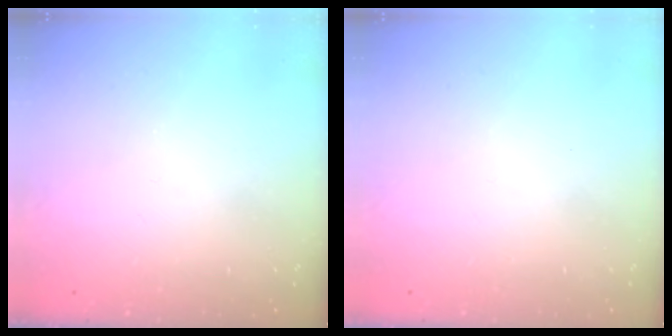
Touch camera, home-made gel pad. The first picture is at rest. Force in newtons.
{"total": 1.7, "press": 1.7, "slide": 0.1}